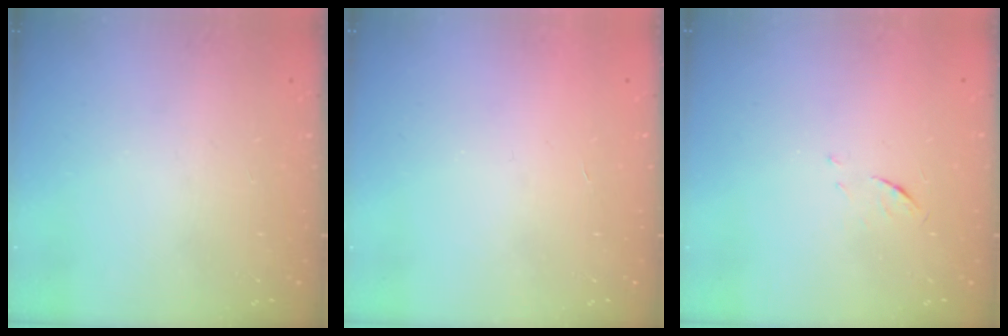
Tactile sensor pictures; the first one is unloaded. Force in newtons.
{"total": 1.8, "press": 1.8, "slide": 0.1}
{"total": 5.0, "press": 4.9, "slide": 0.4}